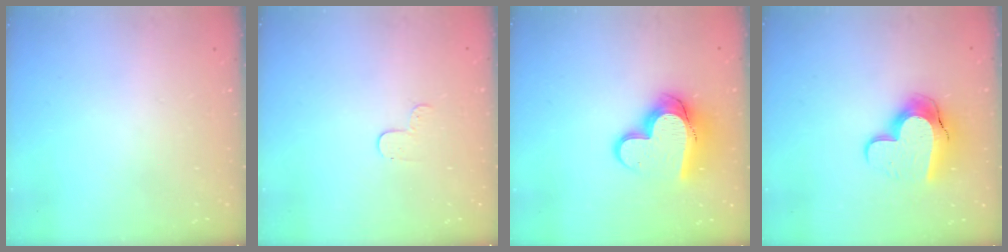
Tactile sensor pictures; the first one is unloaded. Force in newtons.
{"total": 3.0, "press": 3.0, "slide": 0.3}
{"total": 14.5, "press": 14.5, "slide": 1.2}
{"total": 13.7, "press": 13.6, "slide": 1.0}